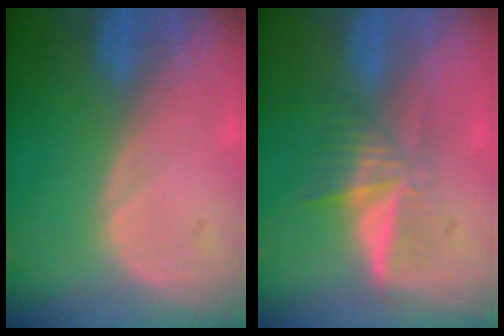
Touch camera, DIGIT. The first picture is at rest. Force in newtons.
{"total": 6.1, "press": 5.3, "slide": 3.1}